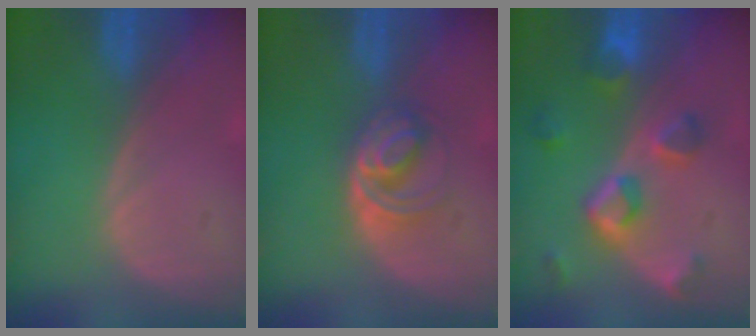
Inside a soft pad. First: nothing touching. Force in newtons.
{"total": 5.4, "press": 5.0, "slide": 2.1}
{"total": 7.7, "press": 7.0, "slide": 3.3}